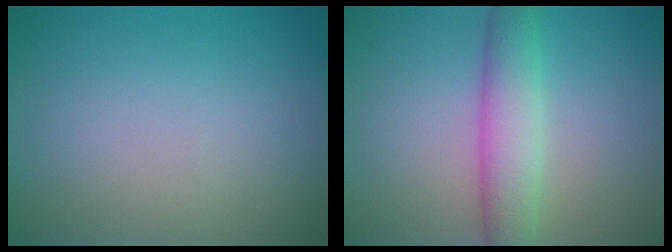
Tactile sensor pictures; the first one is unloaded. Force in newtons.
{"total": 4.5, "press": 4.5, "slide": 0.1}